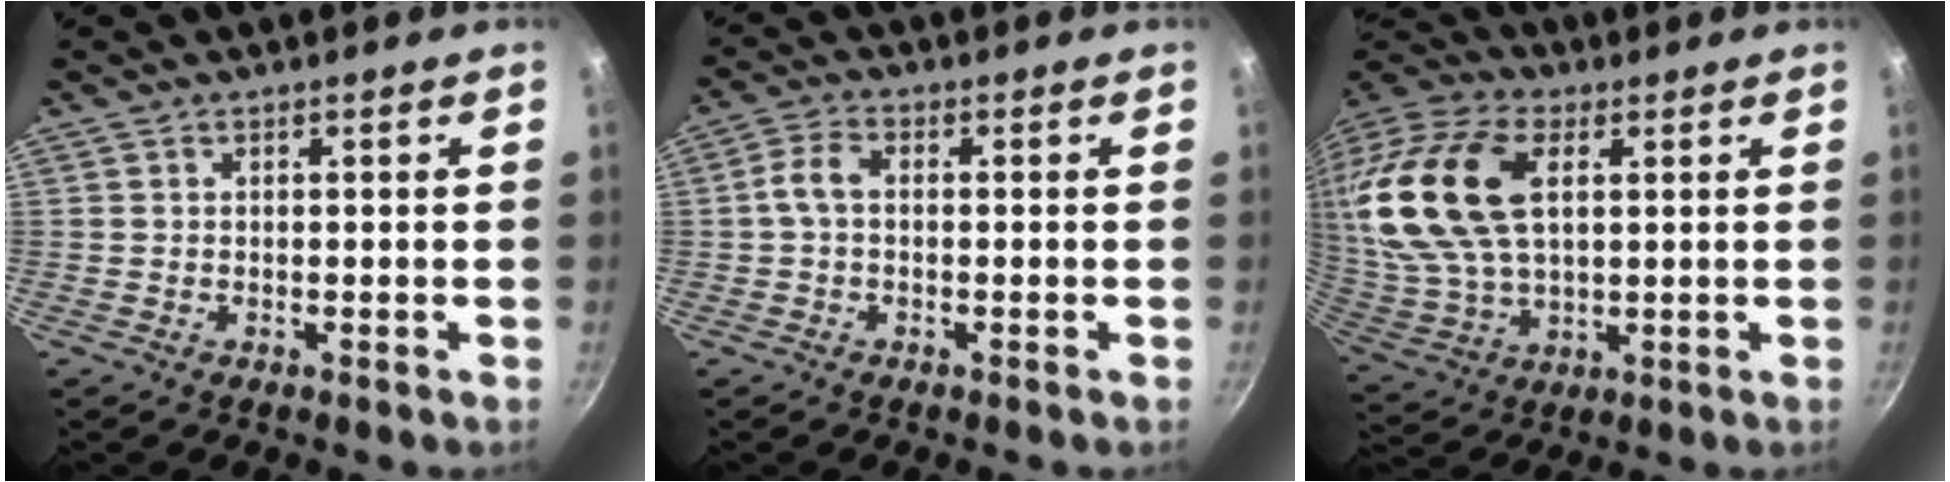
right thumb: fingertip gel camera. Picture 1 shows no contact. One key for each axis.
{"total": 3.8, "fx": -0.3, "fy": 2.3, "fz": 3.0, "tx": -0.063, "ty": 0.018, "tz": -0.013}
{"total": 25.6, "fx": 7.1, "fy": 15.6, "fz": 19.0, "tx": -0.415, "ty": 0.004, "tz": 0.130}